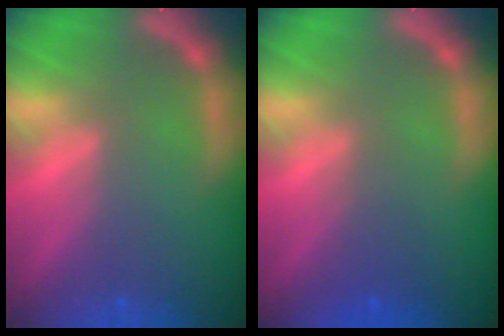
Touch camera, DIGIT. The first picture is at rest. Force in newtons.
{"total": 2.0}